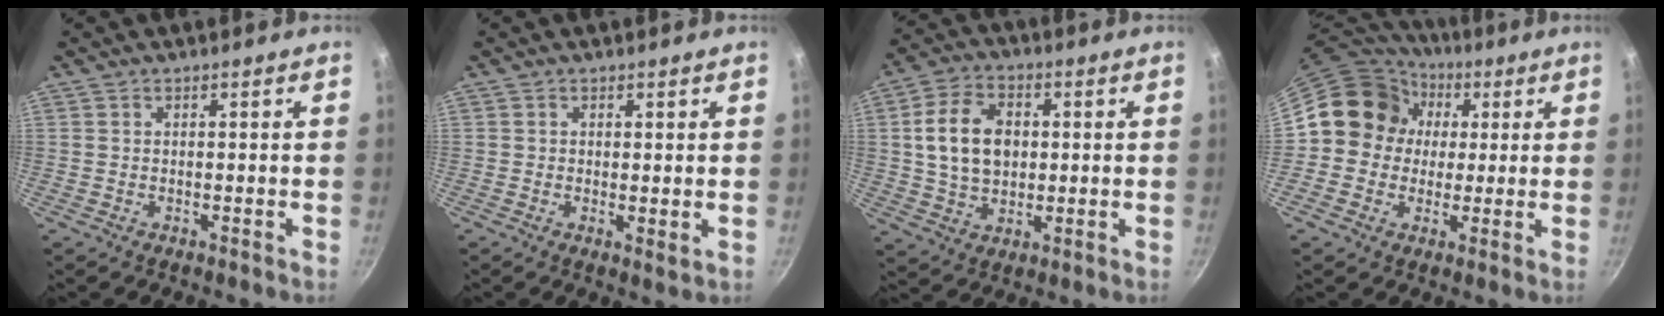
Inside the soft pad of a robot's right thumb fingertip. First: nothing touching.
{"total": 1.7, "force": [0.5, 0.9, 1.4], "torque": [-0.022, -0.009, 0.005]}
{"total": 11.9, "force": [1.4, 8.5, 8.2], "torque": [-0.128, 0.008, 0.024]}
{"total": 13.7, "force": [2.0, 12.6, 5.1], "torque": [-0.051, 0.023, 0.014]}